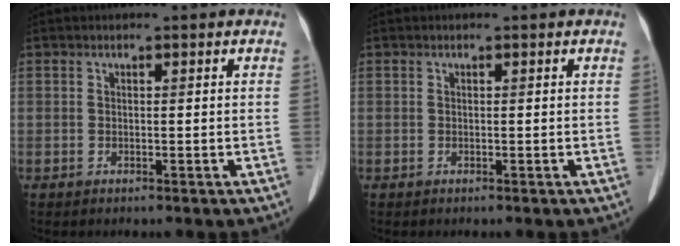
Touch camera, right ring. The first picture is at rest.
{"total": 0.0}